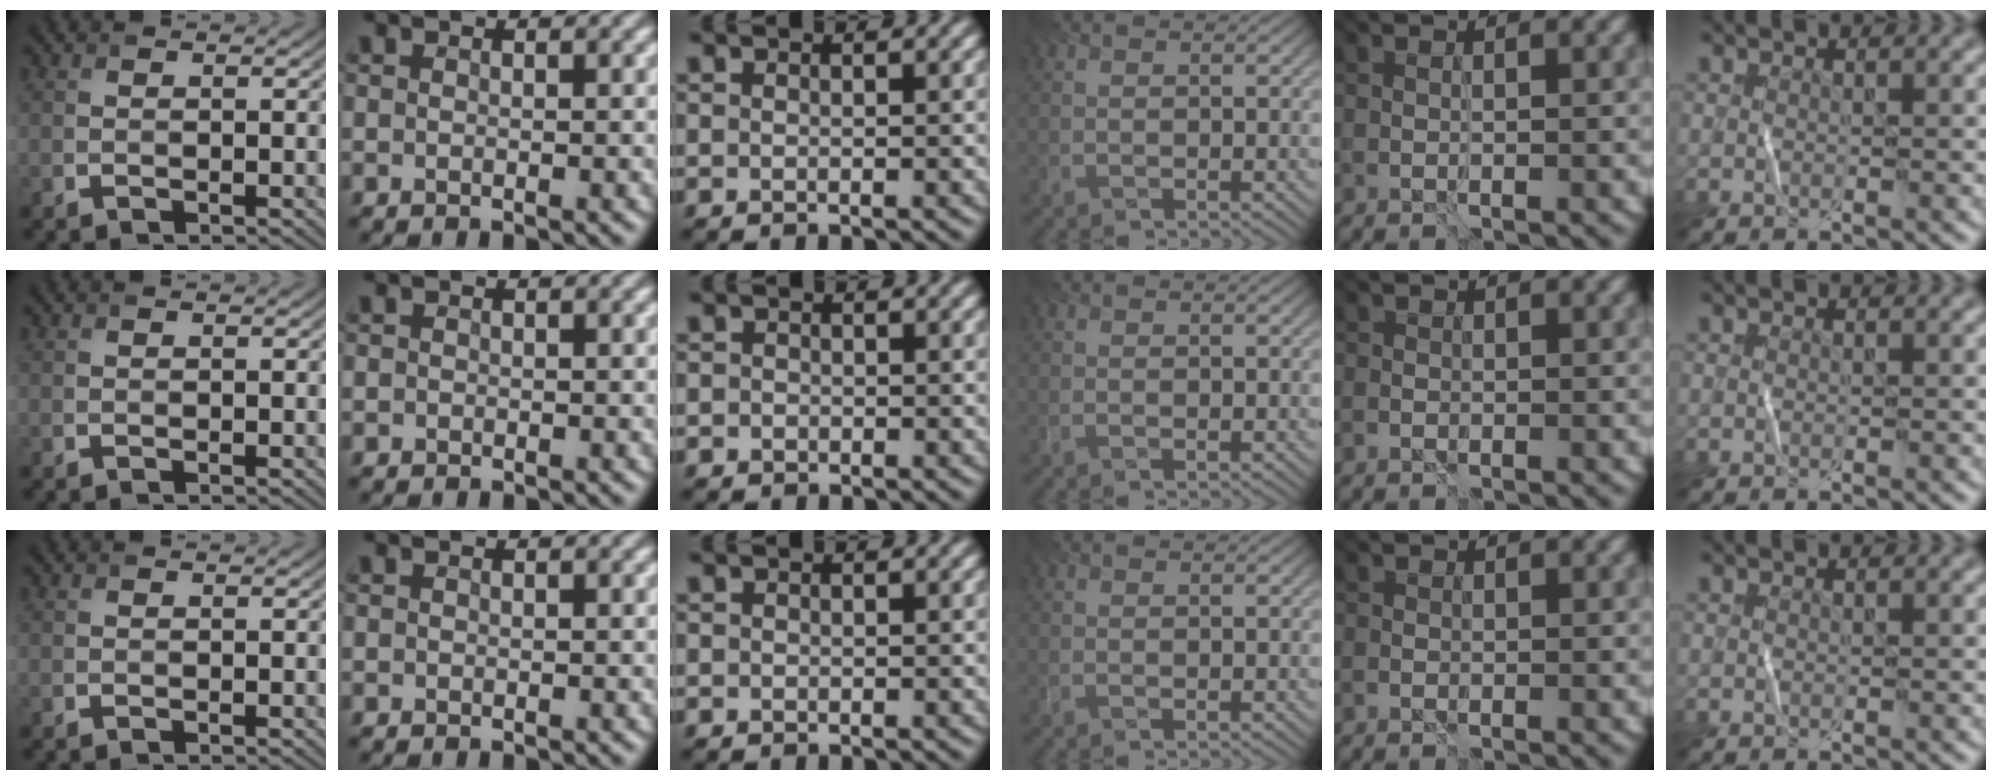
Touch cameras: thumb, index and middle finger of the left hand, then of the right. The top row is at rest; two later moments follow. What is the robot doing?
{"motion": "fold", "object": "bandana"}